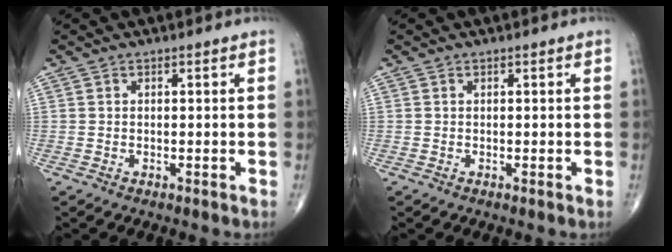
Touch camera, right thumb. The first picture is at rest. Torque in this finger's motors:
{"motor_torque": [0.25, 0.32, -0.15, -0.21, -0.01]}